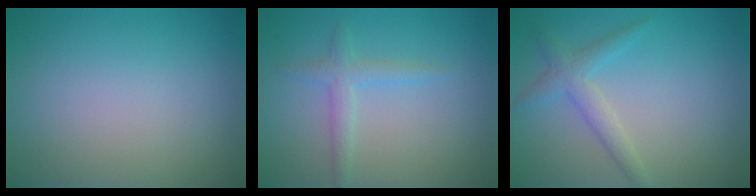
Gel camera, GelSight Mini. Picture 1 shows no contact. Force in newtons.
{"total": 1.9, "press": 1.9, "slide": 0.1}
{"total": 2.3, "press": 2.3, "slide": 0.2}